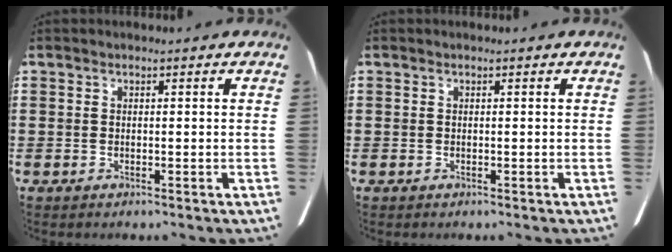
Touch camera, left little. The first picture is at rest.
{"total": 0.0}